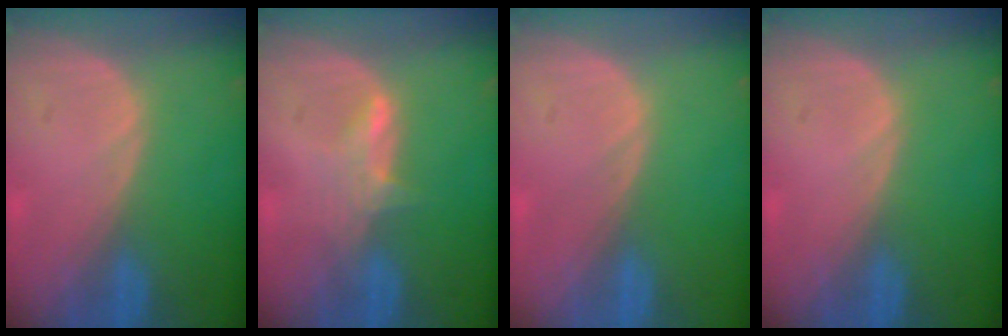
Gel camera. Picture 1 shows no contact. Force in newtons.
{"total": 2.9, "press": 2.9, "slide": 0.4}
{"total": 0.0}
{"total": 0.0}